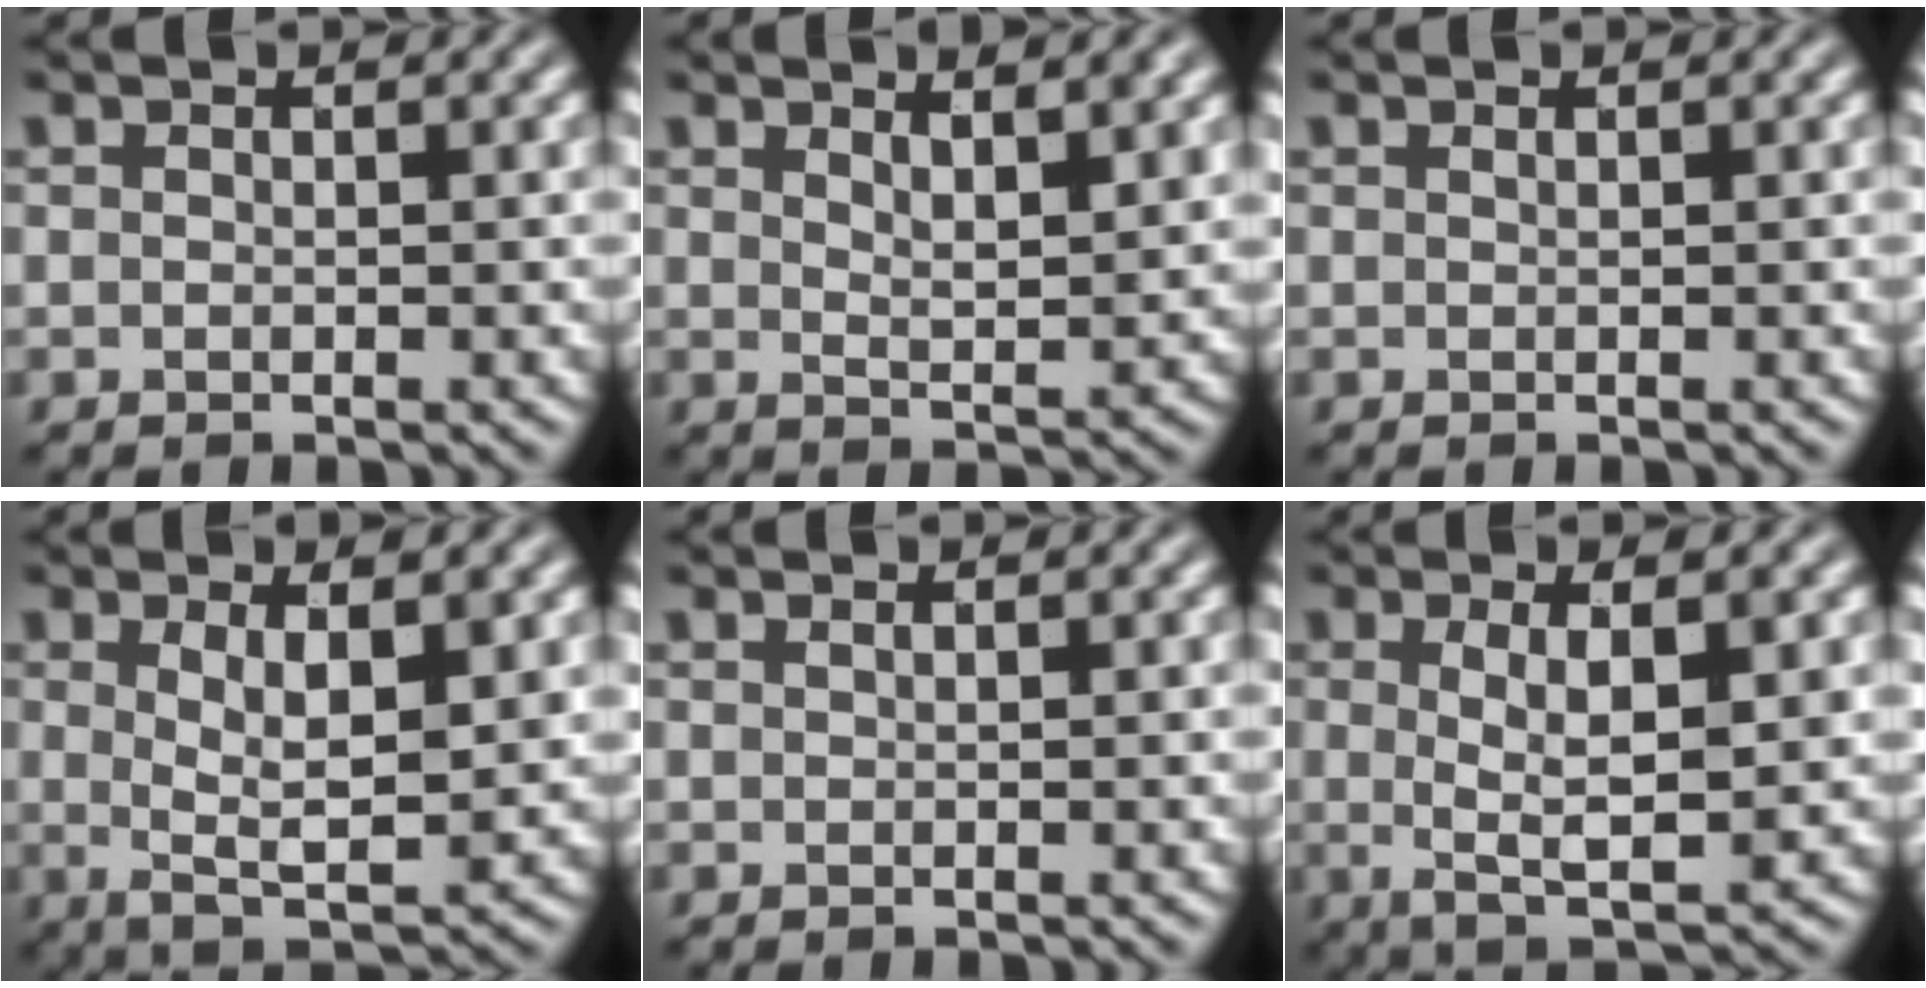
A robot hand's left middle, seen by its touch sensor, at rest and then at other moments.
{"total": 2.9, "force": [1.9, 0.6, 2.2], "torque": [-0.030, -0.008, 0.030]}
{"total": 0.0}
{"total": 4.7, "force": [0.7, 1.3, 4.4], "torque": [-0.079, -0.009, 0.013]}
{"total": 0.0}
{"total": 4.8, "force": [0.3, 1.1, 4.7], "torque": [-0.082, -0.006, 0.005]}